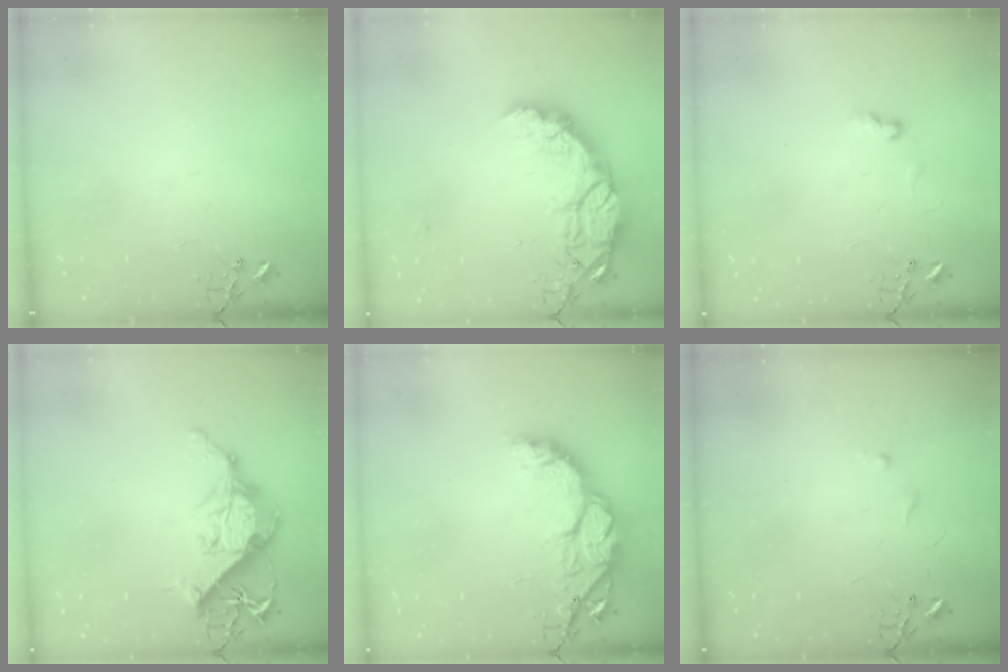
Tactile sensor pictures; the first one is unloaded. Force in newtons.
{"total": 19.2, "press": 19.1, "slide": 1.5}
{"total": 5.5, "press": 5.5, "slide": 0.8}
{"total": 15.3, "press": 15.1, "slide": 2.1}
{"total": 15.3, "press": 15.3, "slide": 1.1}
{"total": 5.3, "press": 5.2, "slide": 0.7}